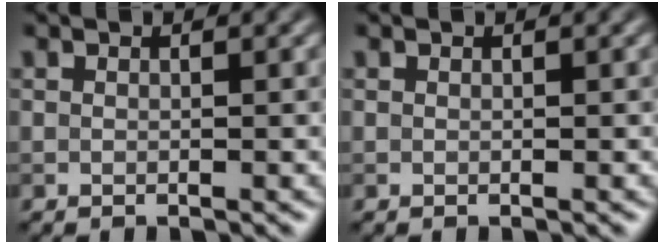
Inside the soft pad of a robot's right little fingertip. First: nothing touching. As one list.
[{"total": 0.0}]